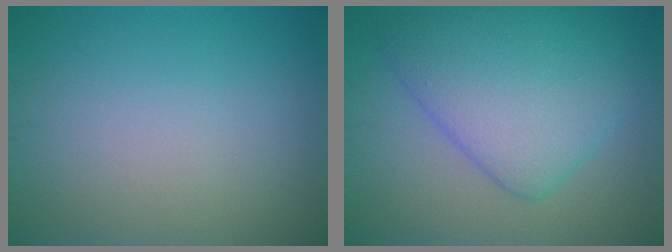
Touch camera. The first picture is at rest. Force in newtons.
{"total": 7.8, "press": 7.8, "slide": 0.0}